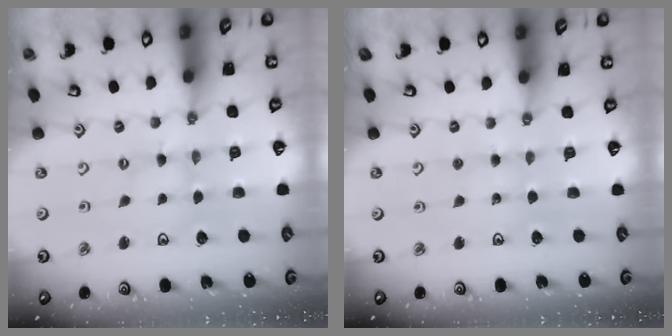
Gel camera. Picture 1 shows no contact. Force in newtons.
{"total": 2.6, "press": 2.6, "slide": 0.3}